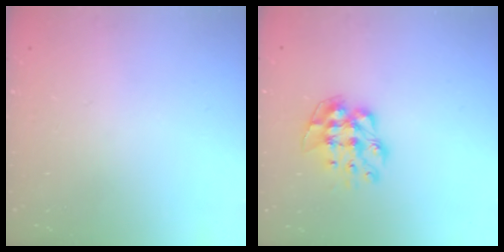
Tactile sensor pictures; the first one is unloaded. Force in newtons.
{"total": 9.5, "press": 9.4, "slide": 0.6}